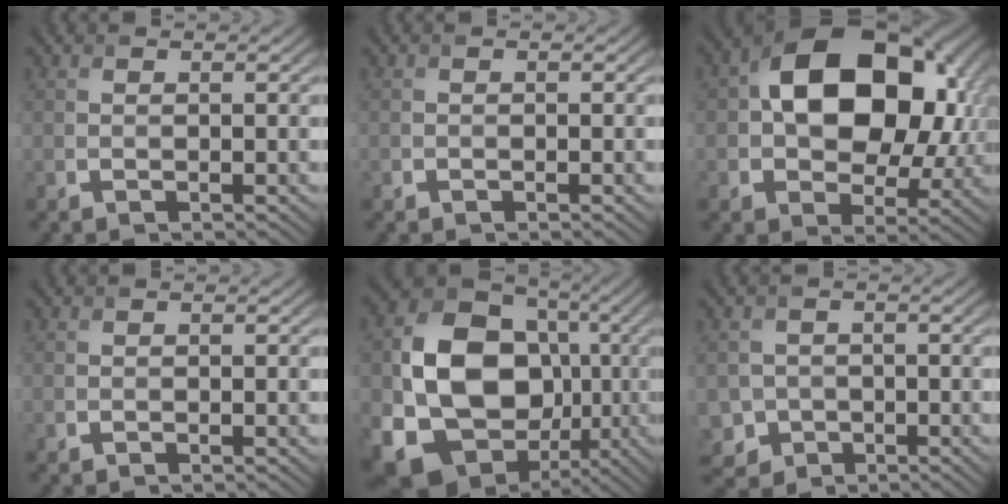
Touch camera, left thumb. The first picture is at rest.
{"total": 0.6, "force": [-0.5, 0.3, 0.0], "torque": [-0.001, -0.002, -0.014]}
{"total": 16.4, "force": [2.2, 11.1, 11.9], "torque": [-0.178, 0.011, 0.038]}
{"total": 0.0}
{"total": 17.7, "force": [-3.0, 14.2, 10.1], "torque": [-0.210, -0.032, -0.048]}
{"total": 4.6, "force": [-1.9, 4.0, 1.1], "torque": [-0.030, -0.002, -0.050]}